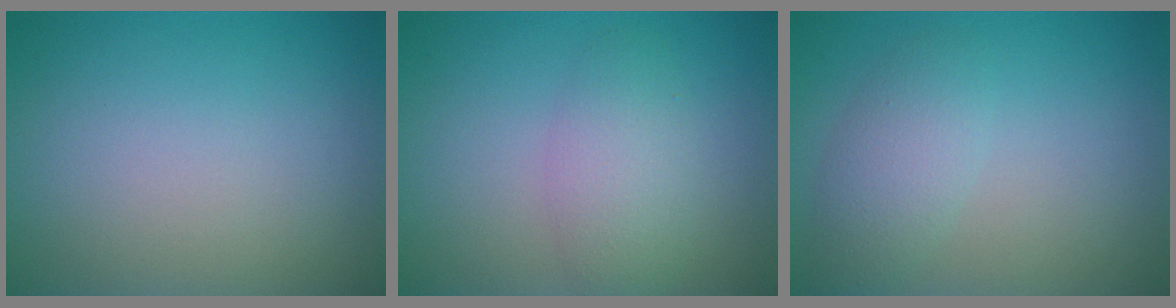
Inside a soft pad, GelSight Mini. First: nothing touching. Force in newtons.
{"total": 3.3, "press": 3.3, "slide": 0.2}
{"total": 2.9, "press": 2.9, "slide": 0.2}